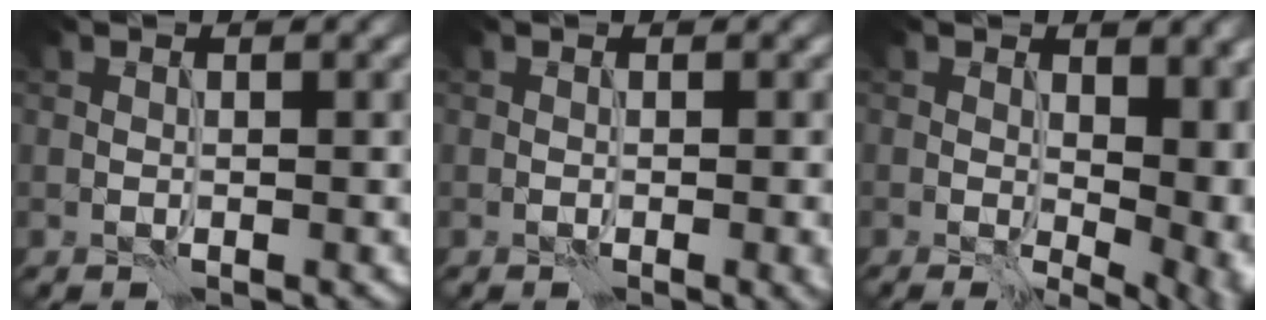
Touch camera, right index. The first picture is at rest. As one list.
[{"total": 1.7, "force": [-0.2, 0.6, 1.6], "torque": [-0.007, 0.003, -0.002]}, {"total": 11.3, "force": [1.9, 6.5, 9.1], "torque": [-0.066, 0.015, 0.053]}]